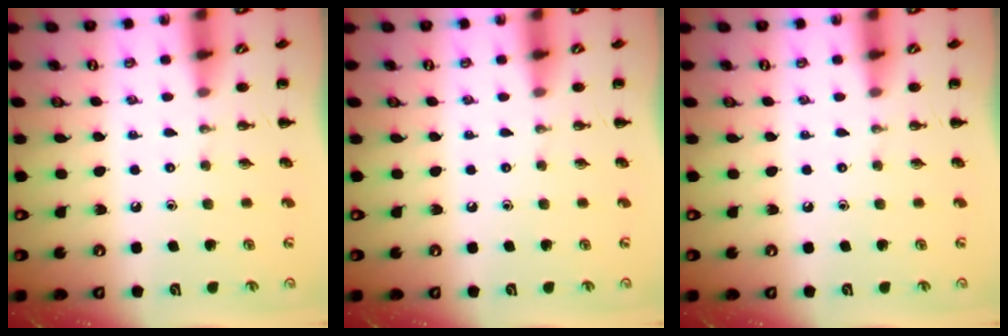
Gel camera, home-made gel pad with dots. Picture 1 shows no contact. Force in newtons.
{"total": 0.0}
{"total": 0.0}